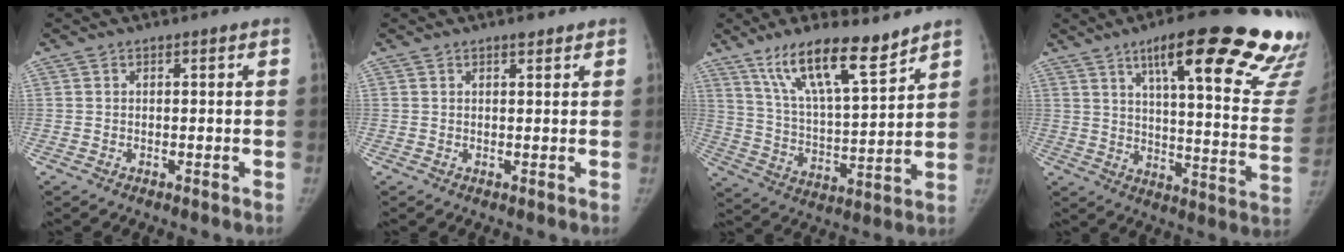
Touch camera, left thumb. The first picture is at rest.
{"total": 1.5, "force": [1.2, 0.5, 0.8], "torque": [-0.011, -0.006, 0.018]}
{"total": 15.5, "force": [10.9, 3.8, 10.3], "torque": [-0.159, -0.061, 0.206]}
{"total": 30.8, "force": [21.0, 5.7, 21.9], "torque": [-0.226, -0.102, 0.275]}